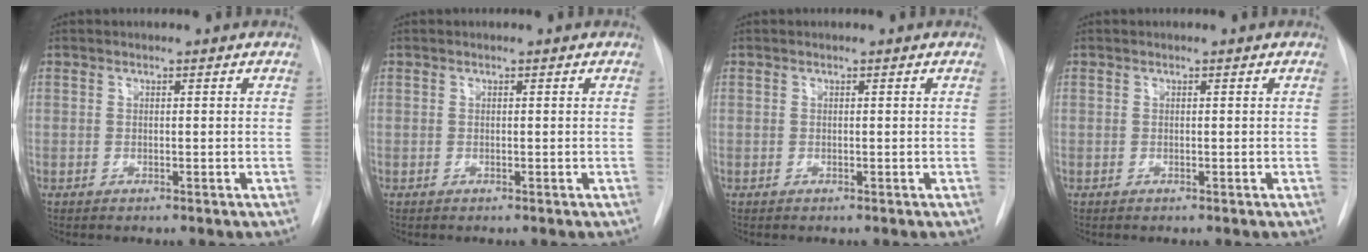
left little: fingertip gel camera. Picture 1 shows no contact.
{"total": 0.0}
{"total": 0.0}
{"total": 0.0}